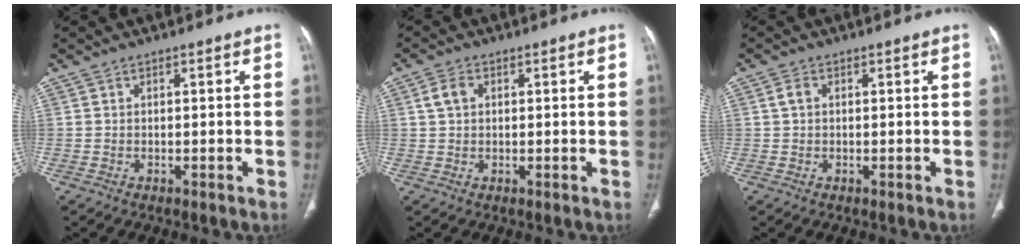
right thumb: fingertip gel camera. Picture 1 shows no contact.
{"total": 3.1, "force": [0.9, 2.2, 2.0], "torque": [-0.041, 0.007, 0.019]}
{"total": 1.6, "force": [0.3, 1.1, 1.1], "torque": [-0.024, 0.005, 0.005]}